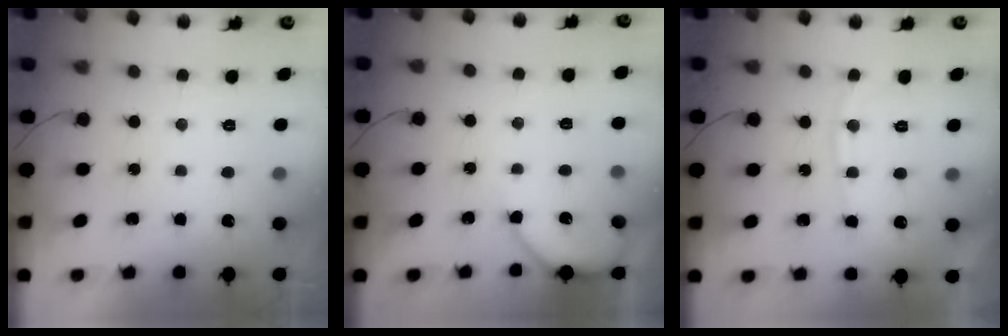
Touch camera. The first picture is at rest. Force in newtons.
{"total": 3.6, "press": 3.5, "slide": 0.5}
{"total": 9.7, "press": 9.7, "slide": 1.3}